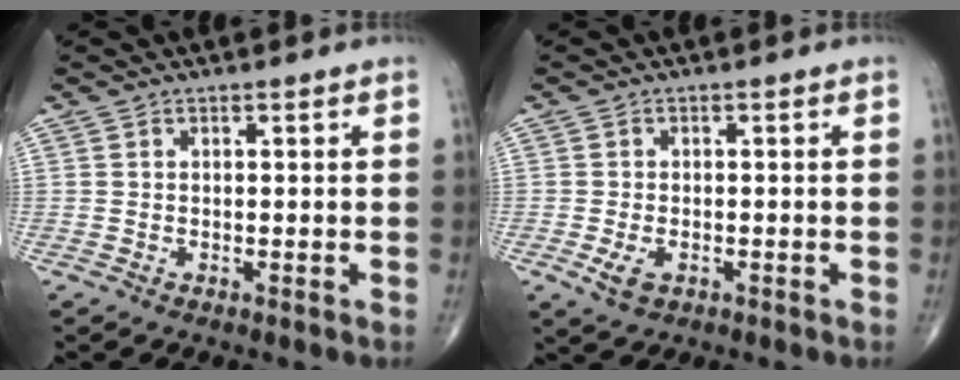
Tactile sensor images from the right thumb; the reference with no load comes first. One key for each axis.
{"total": 3.4, "fx": -1.2, "fy": 2.0, "fz": 2.4, "tx": -0.050, "ty": 0.000, "tz": -0.019}